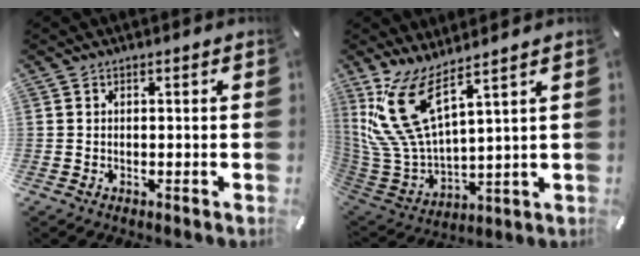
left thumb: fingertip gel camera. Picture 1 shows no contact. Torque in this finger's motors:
{"motor_torque": [2.21, 1.96, 1.97, -0.80, 0.76]}